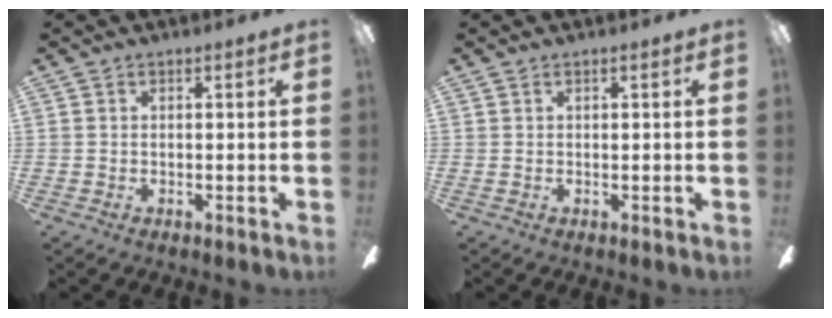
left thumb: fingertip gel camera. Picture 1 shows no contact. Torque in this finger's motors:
{"motor_torque": [0.02, 0.04, 0.07, 0.18, -0.01]}